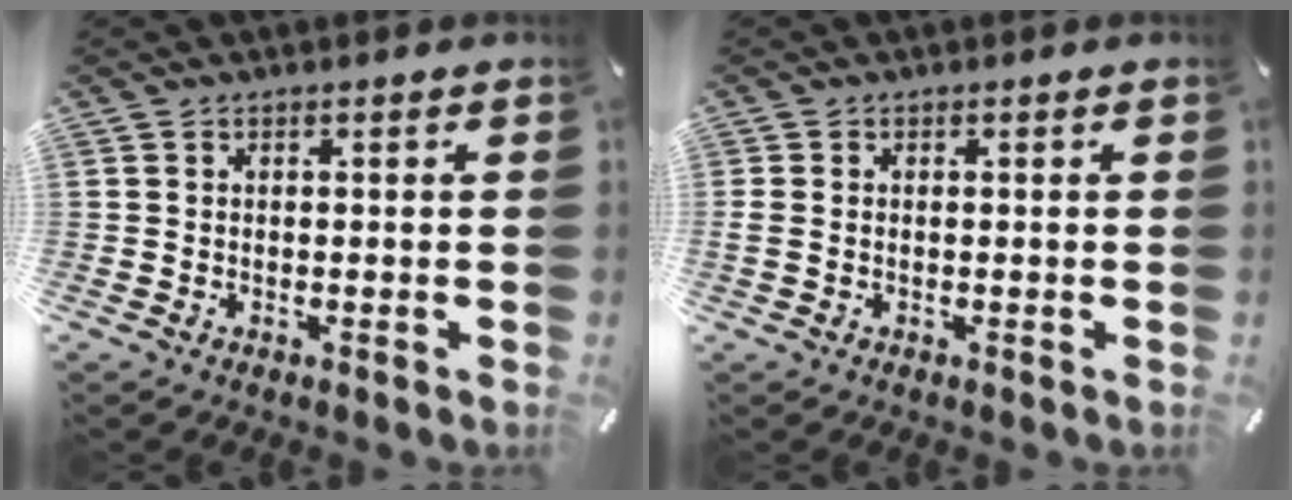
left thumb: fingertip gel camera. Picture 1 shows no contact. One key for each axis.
{"total": 0.9, "fx": -0.1, "fy": 0.6, "fz": 0.6, "tx": -0.013, "ty": 0.002, "tz": -0.003}